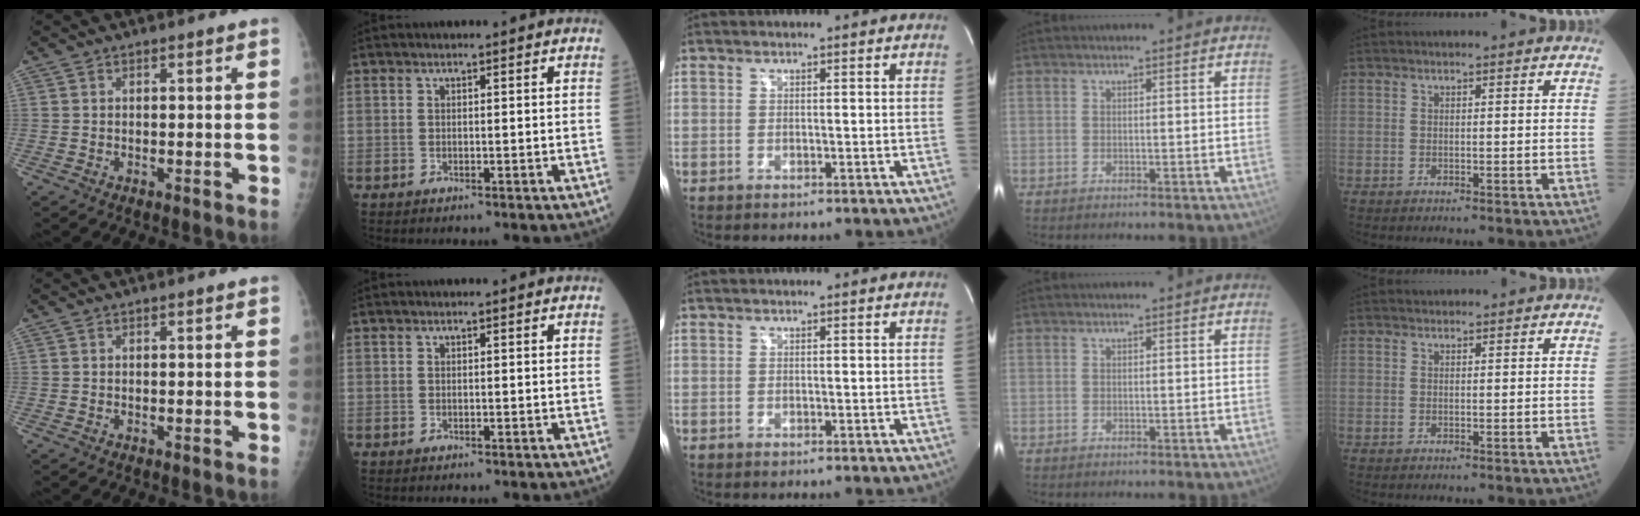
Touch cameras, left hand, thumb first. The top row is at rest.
{"little": {"total": 0.5, "force": [0.5, 0.2, 0.0], "torque": [-0.009, 0.005, 0.008]}}